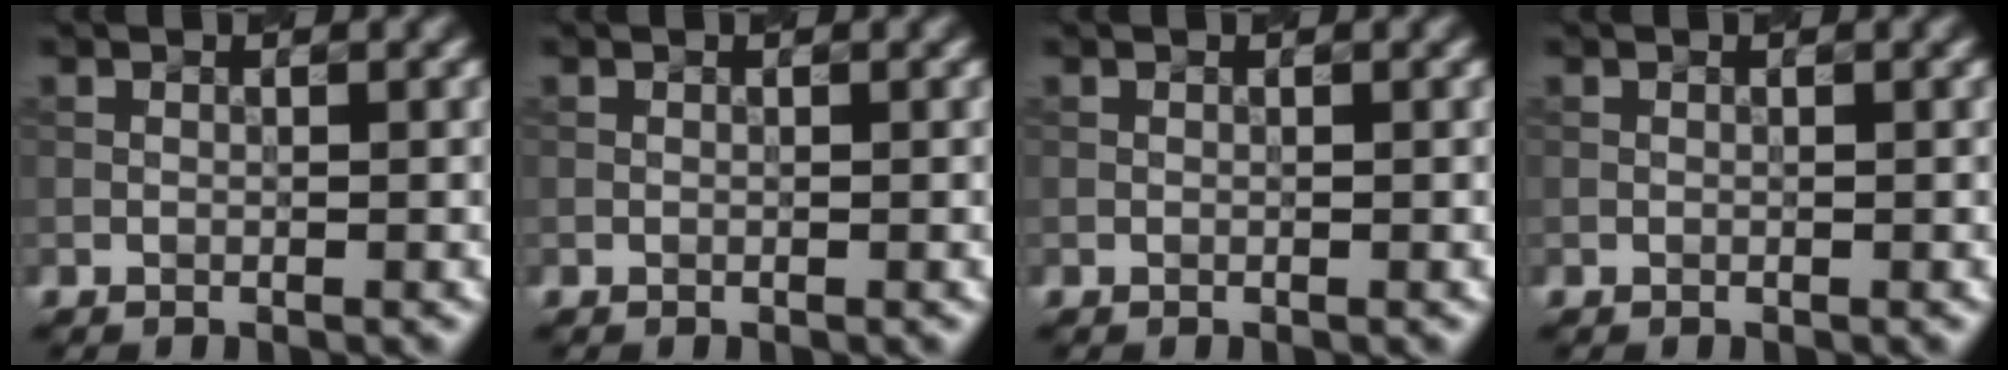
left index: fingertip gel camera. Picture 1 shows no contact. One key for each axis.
{"total": 0.0}
{"total": 0.0}
{"total": 0.0}